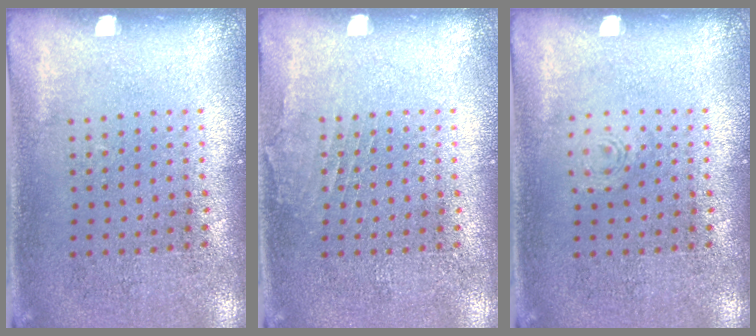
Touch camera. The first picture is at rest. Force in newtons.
{"total": 0.7, "press": 0.7, "slide": 0.1}
{"total": 0.7, "press": 0.7, "slide": 0.1}